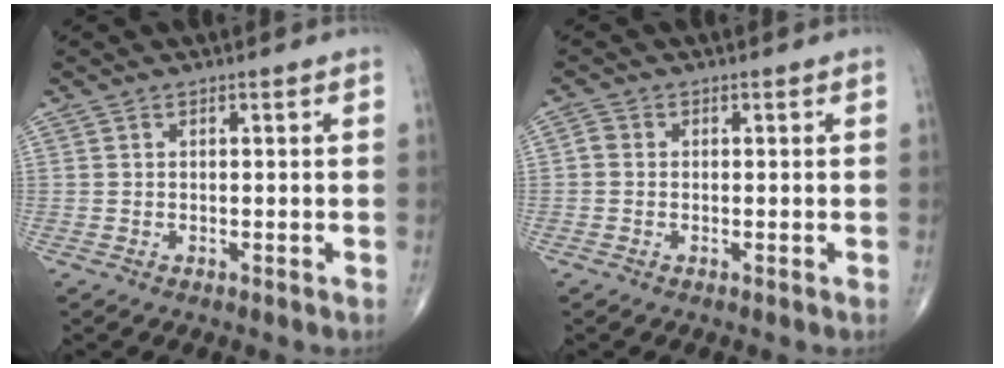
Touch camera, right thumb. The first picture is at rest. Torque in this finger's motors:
{"motor_torque": [0.18, 0.09, 0.20, -0.04, 0.01]}